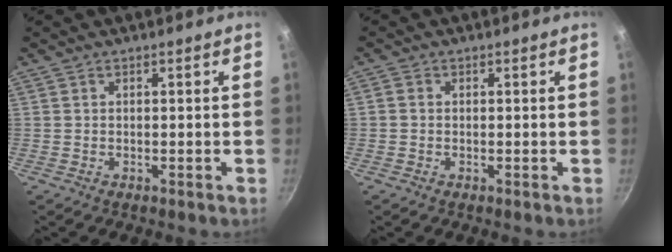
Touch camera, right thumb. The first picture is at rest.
{"total": 1.0, "force": [-0.1, 0.9, 0.4], "torque": [-0.007, 0.003, -0.005]}